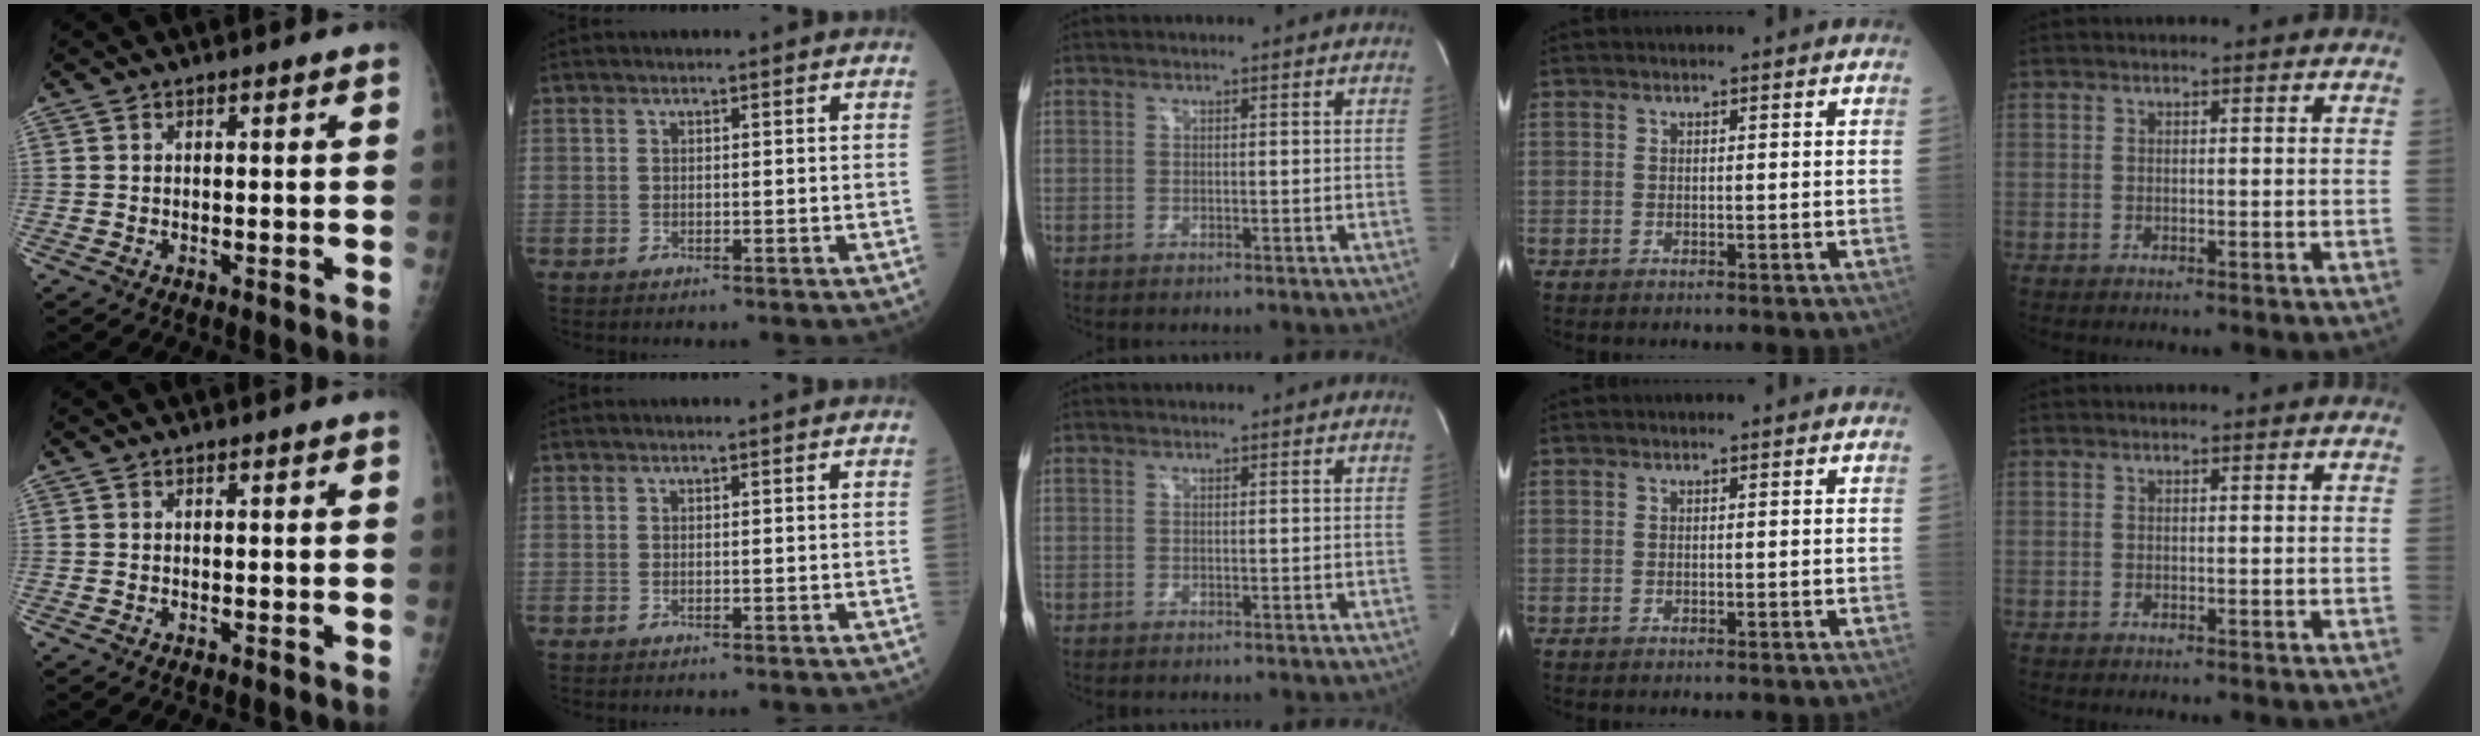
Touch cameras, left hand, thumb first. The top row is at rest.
{}